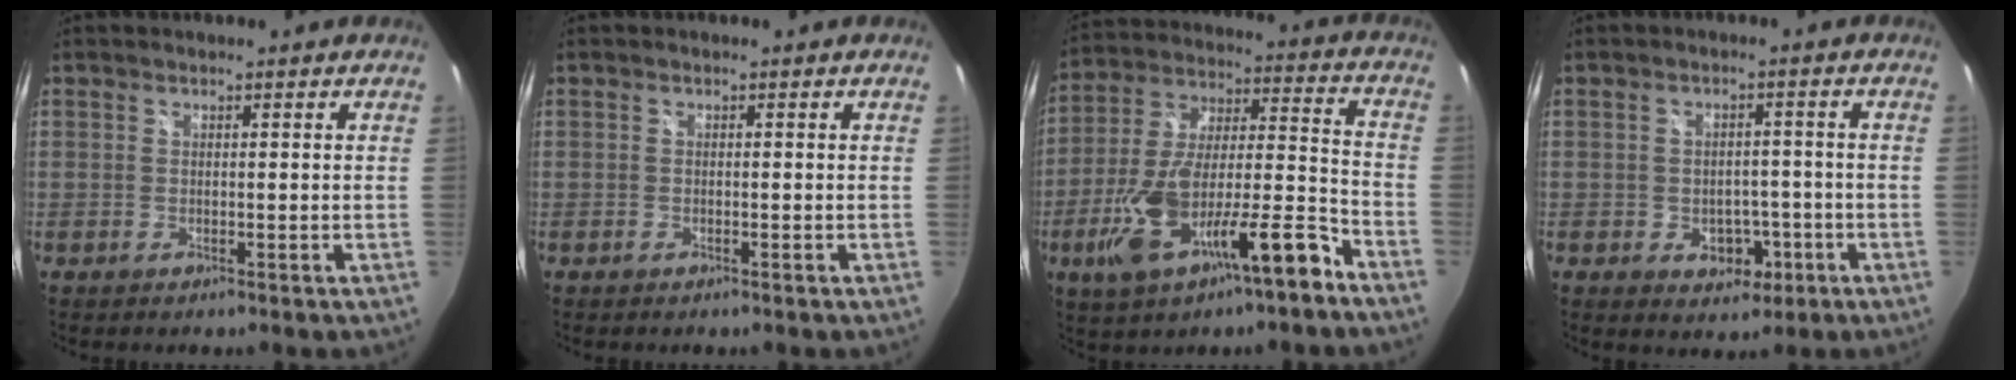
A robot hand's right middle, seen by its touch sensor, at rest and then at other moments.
{"total": 0.0}
{"total": 20.1, "force": [-11.4, 4.9, 15.8], "torque": [-0.285, -0.020, -0.192]}
{"total": 5.8, "force": [-2.2, 4.4, 3.0], "torque": [-0.055, 0.006, -0.019]}